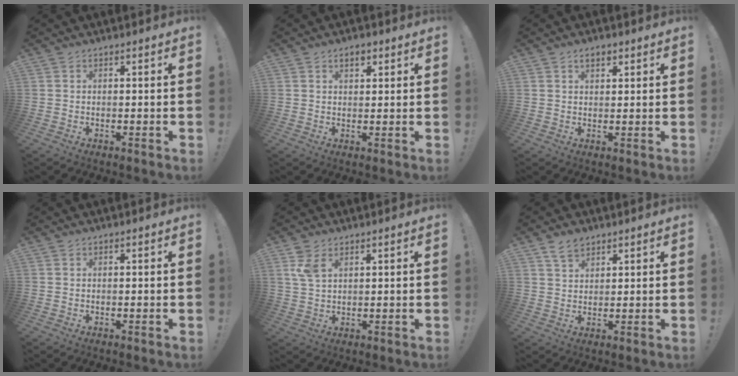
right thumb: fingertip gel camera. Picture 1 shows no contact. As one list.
[{"total": 3.2, "force": [1.6, 1.8, 2.1], "torque": [-0.027, 0.001, 0.026]}, {"total": 3.1, "force": [1.7, 1.7, 1.9], "torque": [-0.032, 0.004, 0.029]}, {"total": 0.0}, {"total": 4.7, "force": [2.6, 2.4, 3.1], "torque": [-0.054, -0.011, 0.049]}, {"total": 4.7, "force": [3.5, 2.6, 1.7], "torque": [-0.022, -0.017, 0.064]}]